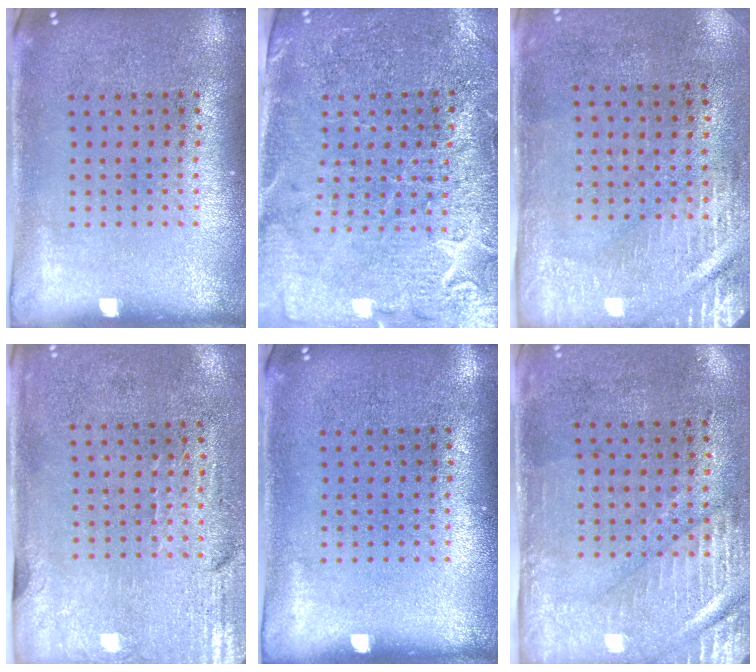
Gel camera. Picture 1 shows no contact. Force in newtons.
{"total": 3.3, "press": 3.1, "slide": 1.1}
{"total": 2.9, "press": 2.5, "slide": 1.4}
{"total": 3.0, "press": 2.5, "slide": 1.6}
{"total": 0.0}
{"total": 3.0, "press": 2.5, "slide": 1.6}